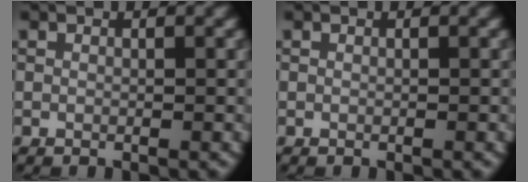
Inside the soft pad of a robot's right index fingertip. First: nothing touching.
{"total": 0.0}